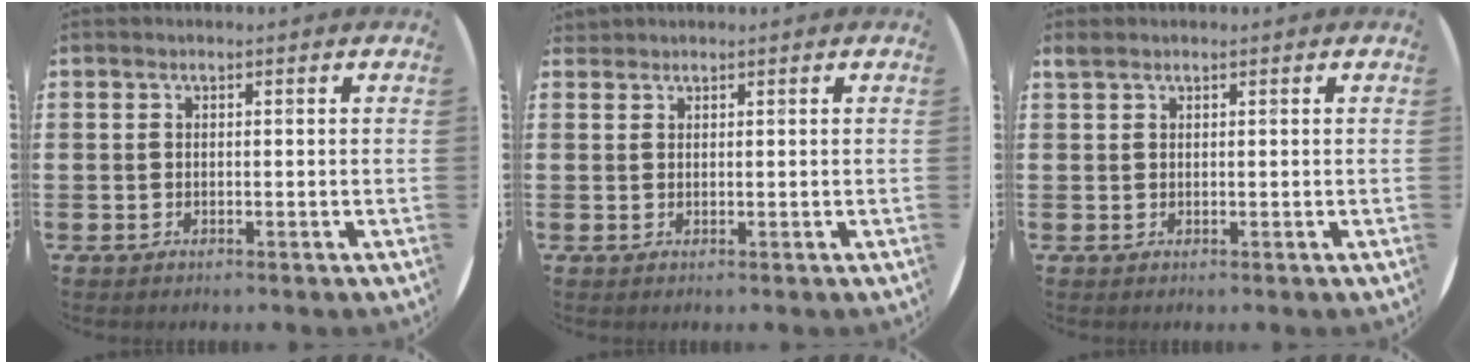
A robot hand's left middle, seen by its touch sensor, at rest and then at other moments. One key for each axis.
{"total": 0.7, "fx": 0.7, "fy": 0.1, "fz": -0.2, "tx": 0.003, "ty": 0.002, "tz": 0.014}
{"total": 0.8, "fx": 0.7, "fy": 0.2, "fz": 0.1, "tx": -0.004, "ty": 0.003, "tz": 0.014}